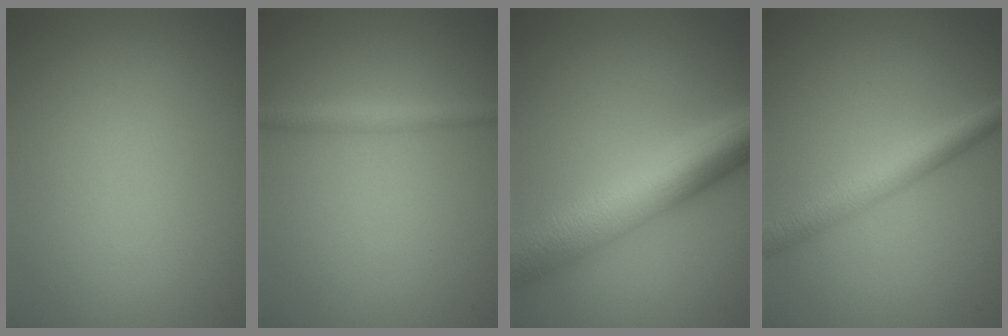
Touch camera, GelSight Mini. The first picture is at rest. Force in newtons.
{"total": 1.8, "press": 1.8, "slide": 0.0}
{"total": 9.5, "press": 9.5, "slide": 0.1}
{"total": 3.8, "press": 3.8, "slide": 0.0}